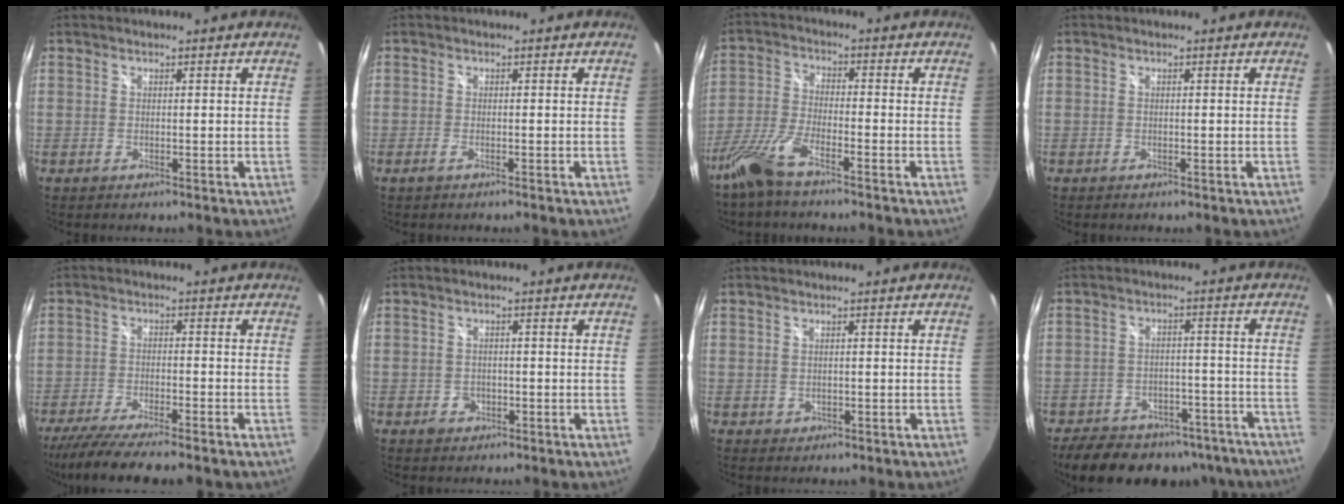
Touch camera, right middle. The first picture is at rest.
{"total": 1.2, "force": [-0.9, 0.2, 0.7], "torque": [-0.016, -0.002, -0.016]}
{"total": 8.0, "force": [-6.0, 1.6, 5.1], "torque": [-0.116, -0.007, -0.122]}
{"total": 0.0}
{"total": 12.9, "force": [-10.7, 1.6, 7.0], "torque": [-0.147, -0.037, -0.177]}
{"total": 2.4, "force": [-1.2, 2.0, 0.6], "torque": [-0.013, 0.001, -0.017]}
{"total": 1.1, "force": [-0.2, 1.0, 0.4], "torque": [-0.004, -0.002, -0.003]}
{"total": 20.7, "force": [-16.4, 9.7, 8.2], "torque": [-0.171, 0.016, -0.202]}